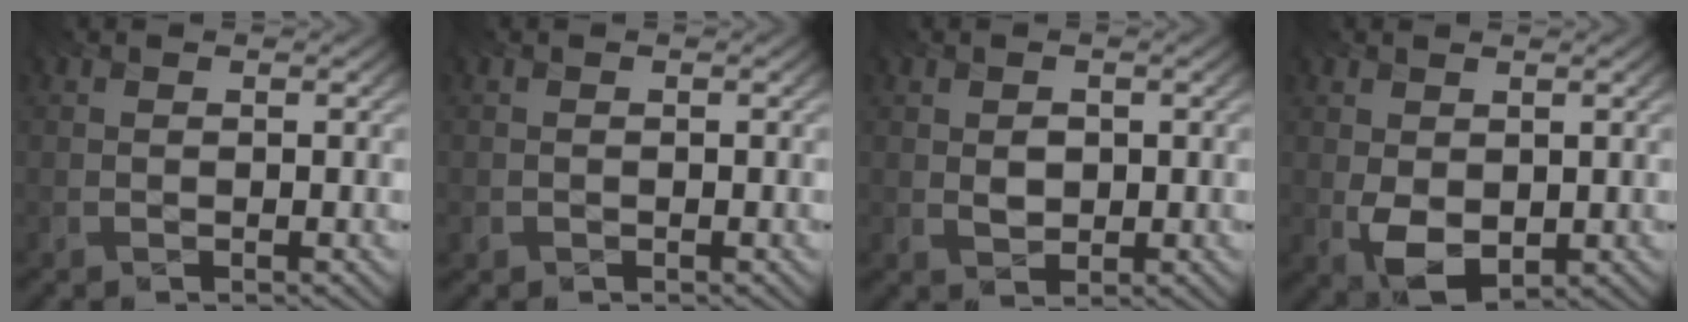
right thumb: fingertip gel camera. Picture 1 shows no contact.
{"total": 0.5, "force": [-0.1, 0.5, -0.1], "torque": [-0.001, 0.001, -0.002]}
{"total": 1.8, "force": [-0.2, 1.5, 0.9], "torque": [-0.022, -0.006, -0.005]}
{"total": 4.4, "force": [-0.5, 3.0, 3.2], "torque": [-0.074, -0.009, -0.014]}